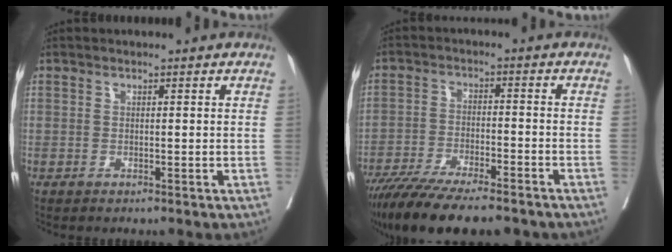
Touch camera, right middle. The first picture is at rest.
{"total": 16.3, "force": [-13.3, 2.9, 8.8], "torque": [-0.147, -0.026, -0.211]}